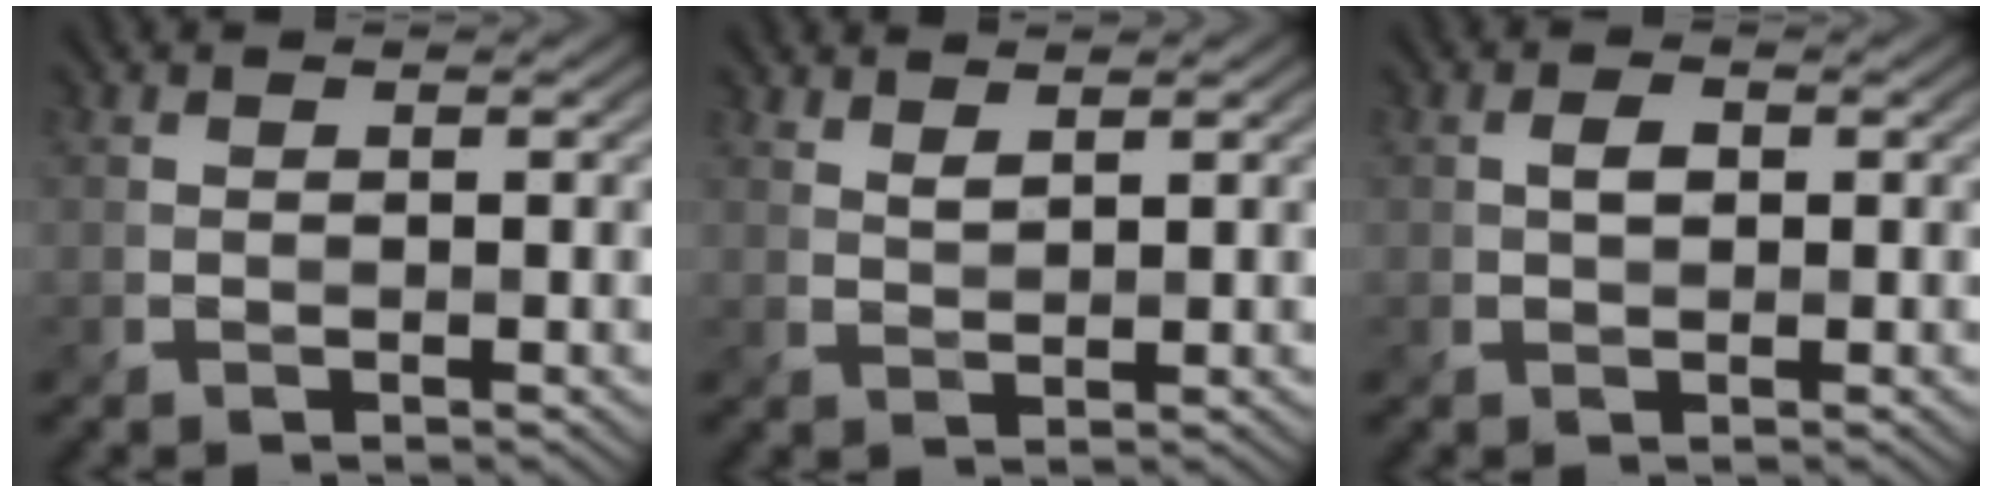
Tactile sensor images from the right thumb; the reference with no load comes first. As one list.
[{"total": 1.8, "force": [1.5, 0.3, 0.9], "torque": [-0.016, -0.004, 0.035]}, {"total": 1.6, "force": [0.0, 1.0, 1.2], "torque": [-0.024, 0.001, 0.000]}]